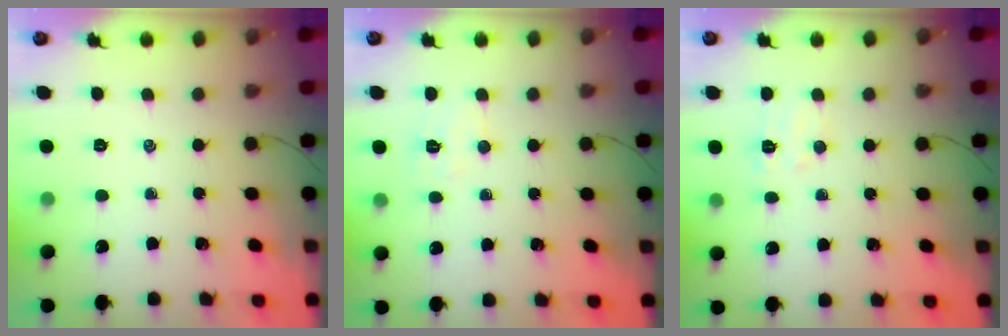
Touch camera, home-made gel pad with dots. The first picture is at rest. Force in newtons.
{"total": 6.2, "press": 6.1, "slide": 1.3}
{"total": 5.5, "press": 5.4, "slide": 1.1}